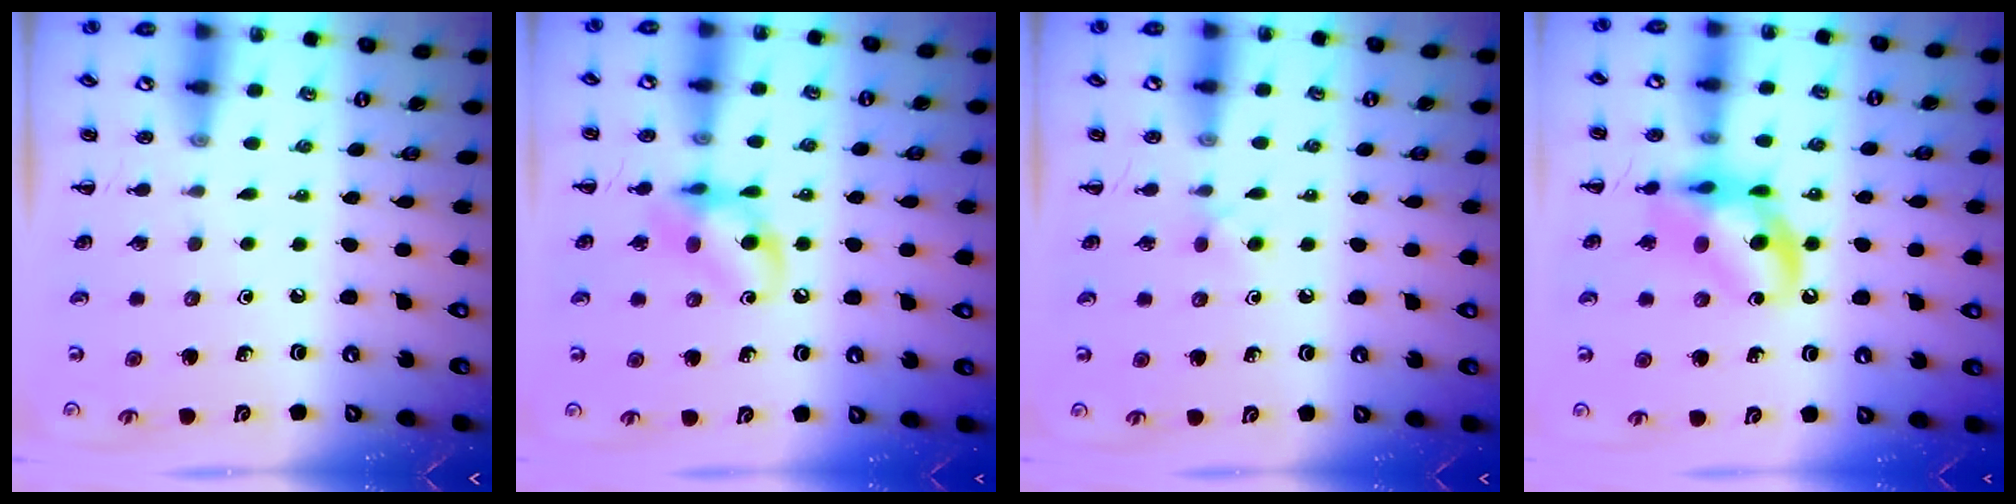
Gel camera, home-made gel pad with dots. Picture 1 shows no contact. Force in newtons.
{"total": 12.5, "press": 12.3, "slide": 2.1}
{"total": 2.8, "press": 2.6, "slide": 1.1}
{"total": 13.3, "press": 12.9, "slide": 3.0}